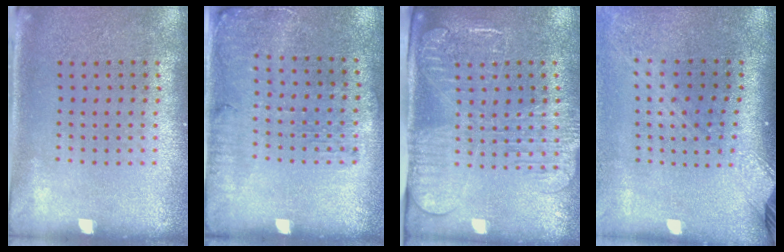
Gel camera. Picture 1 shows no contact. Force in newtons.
{"total": 1.3, "press": 1.2, "slide": 0.5}
{"total": 2.5, "press": 2.0, "slide": 1.4}
{"total": 2.2, "press": 1.6, "slide": 1.5}